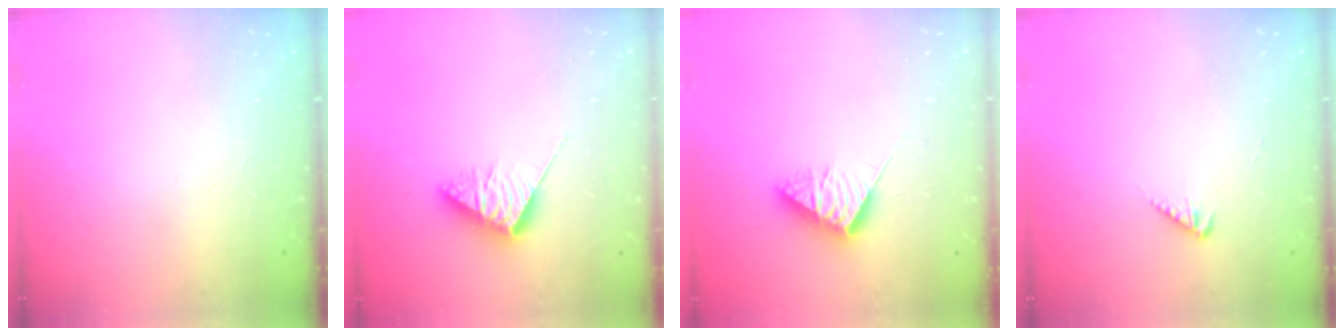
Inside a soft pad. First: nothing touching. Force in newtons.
{"total": 7.9, "press": 7.9, "slide": 0.4}
{"total": 8.0, "press": 8.0, "slide": 0.3}
{"total": 2.4, "press": 2.3, "slide": 0.5}